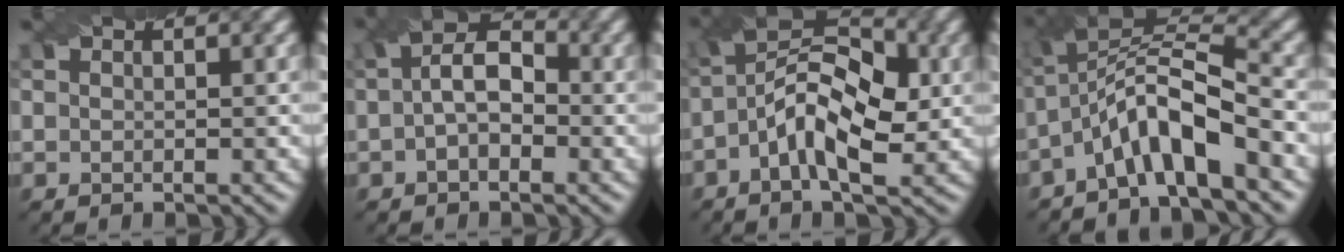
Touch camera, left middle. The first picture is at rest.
{"total": 4.1, "force": [-0.1, 2.3, 3.3], "torque": [-0.055, 0.009, -0.011]}
{"total": 7.9, "force": [-1.0, 3.7, 6.9], "torque": [-0.125, 0.022, -0.025]}
{"total": 7.2, "force": [-3.2, 1.8, 6.1], "torque": [-0.107, 0.018, -0.070]}